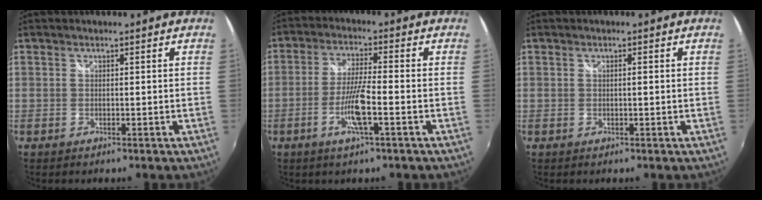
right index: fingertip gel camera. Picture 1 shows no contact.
{"total": 7.4, "force": [-2.7, 0.4, 6.8], "torque": [-0.137, -0.005, -0.053]}
{"total": 0.8, "force": [0.1, 0.0, 0.8], "torque": [-0.015, 0.001, 0.000]}